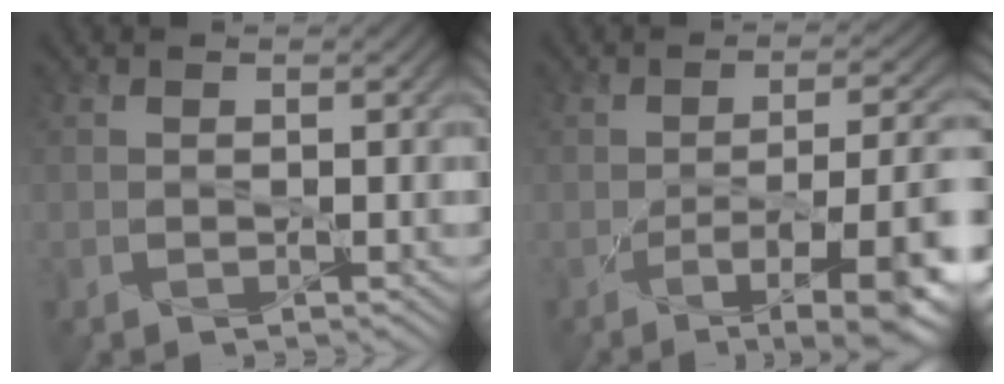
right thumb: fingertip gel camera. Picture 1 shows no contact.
{"total": 9.9, "force": [-4.1, 2.7, 8.6], "torque": [-0.128, -0.015, -0.053]}